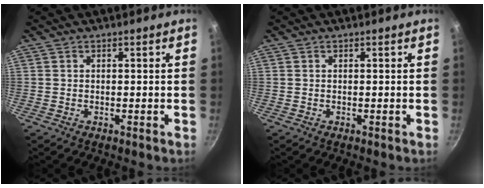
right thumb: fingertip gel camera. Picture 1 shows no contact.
{"total": 0.0}